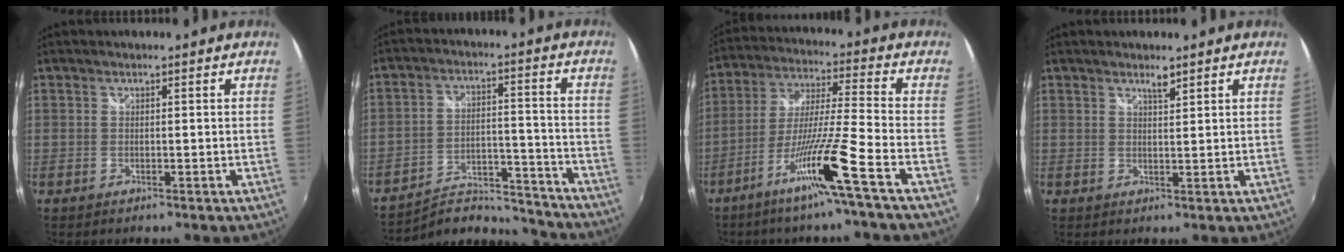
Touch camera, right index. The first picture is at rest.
{"total": 14.8, "force": [-13.9, 4.1, 3.2], "torque": [-0.063, 0.029, -0.196]}
{"total": 13.2, "force": [-7.6, -2.3, 10.5], "torque": [-0.201, -0.016, -0.142]}
{"total": 1.8, "force": [1.4, 0.3, 1.0], "torque": [-0.015, 0.002, 0.024]}